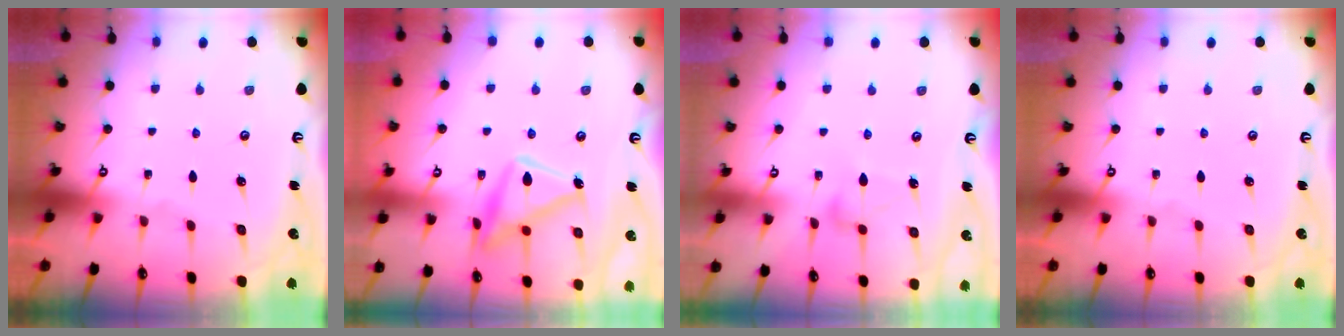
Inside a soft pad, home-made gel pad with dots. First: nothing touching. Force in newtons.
{"total": 15.2, "press": 15.1, "slide": 1.1}
{"total": 10.1, "press": 10.1, "slide": 0.5}
{"total": 0.0}